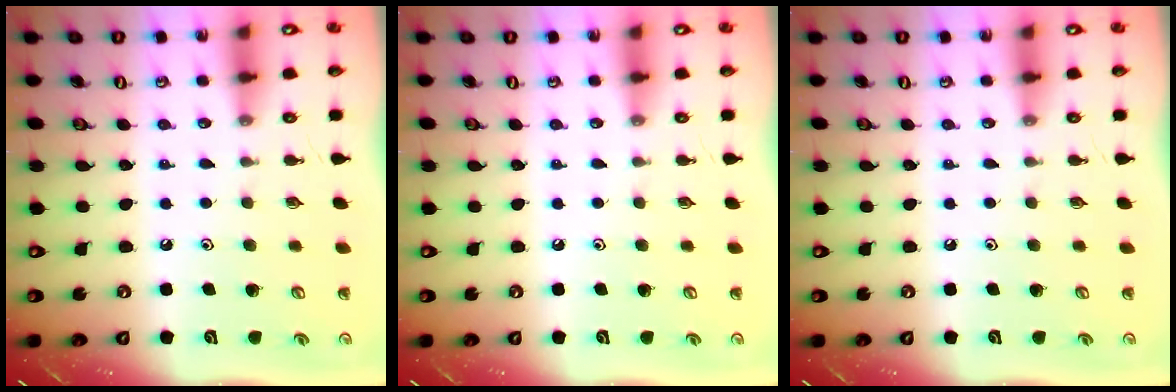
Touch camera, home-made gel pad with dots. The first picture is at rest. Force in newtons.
{"total": 0.0}
{"total": 0.0}